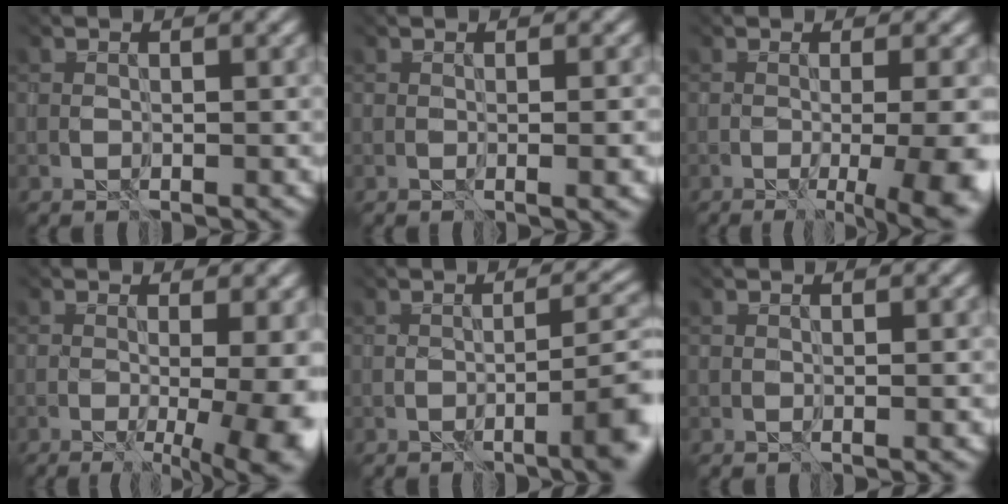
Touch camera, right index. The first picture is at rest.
{"total": 1.8, "force": [-0.3, 0.3, 1.7], "torque": [-0.013, 0.002, -0.003]}
{"total": 11.2, "force": [-3.1, 4.6, 9.7], "torque": [-0.086, 0.007, -0.014]}
{"total": 13.7, "force": [-2.6, 6.3, 11.9], "torque": [-0.123, 0.011, -0.006]}
{"total": 4.7, "force": [-2.8, -0.1, 3.8], "torque": [-0.050, 0.002, -0.021]}
{"total": 0.0}